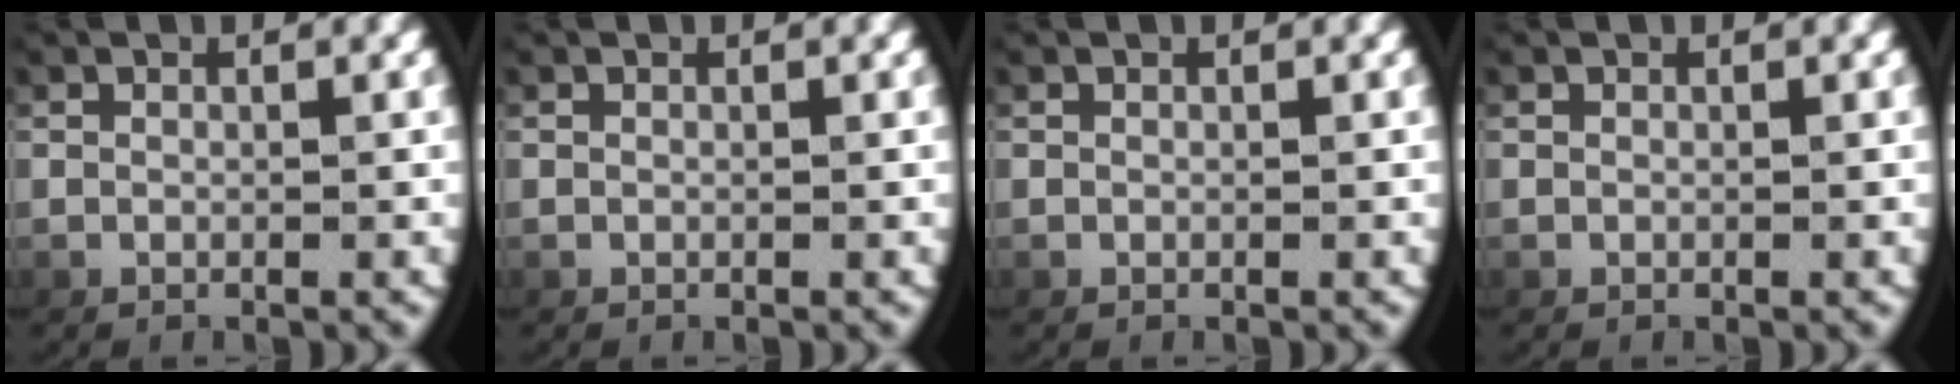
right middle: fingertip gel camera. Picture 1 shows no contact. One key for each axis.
{"total": 0.0}
{"total": 0.0}
{"total": 0.0}